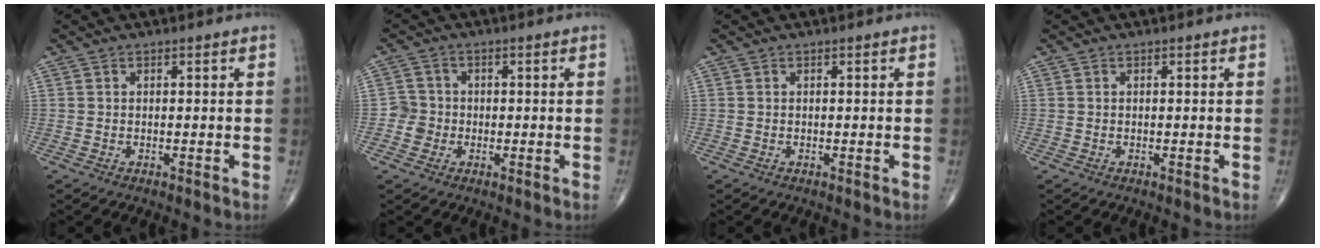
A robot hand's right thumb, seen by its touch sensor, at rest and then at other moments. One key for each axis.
{"total": 3.2, "fx": -0.8, "fy": 3.1, "fz": 0.3, "tx": 0.018, "ty": 0.010, "tz": -0.020}
{"total": 0.0}
{"total": 0.0}